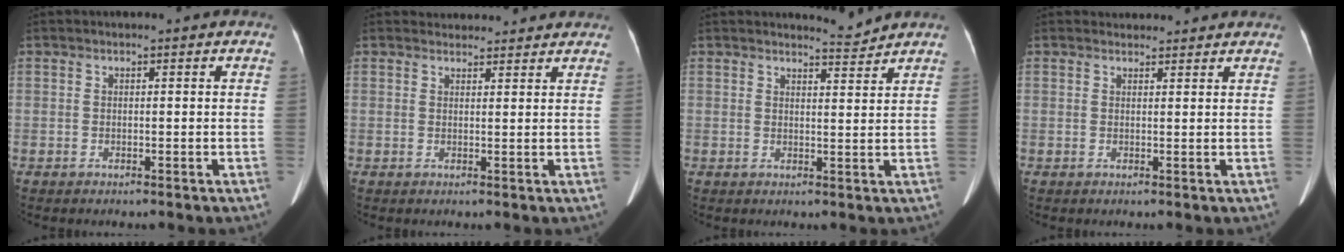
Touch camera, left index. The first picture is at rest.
{"total": 5.6, "force": [5.4, 1.5, 0.5], "torque": [-0.001, 0.021, 0.059]}
{"total": 2.6, "force": [2.5, -0.6, -0.4], "torque": [-0.005, -0.022, 0.041]}
{"total": 3.8, "force": [3.6, 1.1, 0.2], "torque": [-0.002, 0.018, 0.042]}